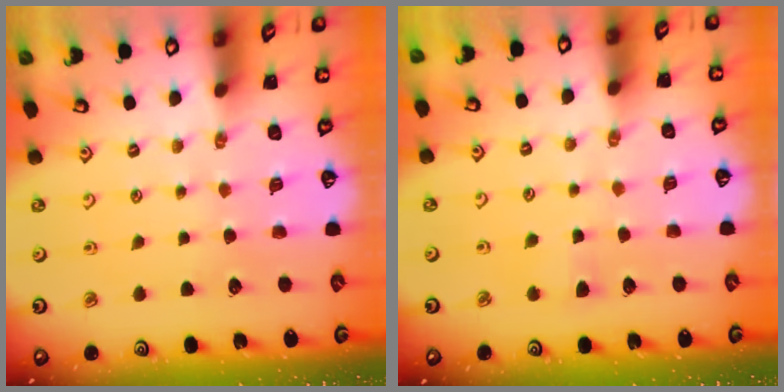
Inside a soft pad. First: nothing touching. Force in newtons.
{"total": 2.8, "press": 2.7, "slide": 0.5}